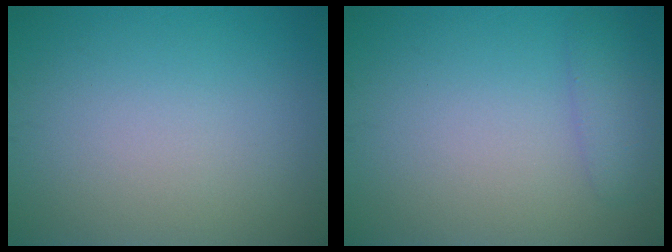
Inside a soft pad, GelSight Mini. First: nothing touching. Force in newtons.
{"total": 1.7, "press": 1.6, "slide": 0.2}